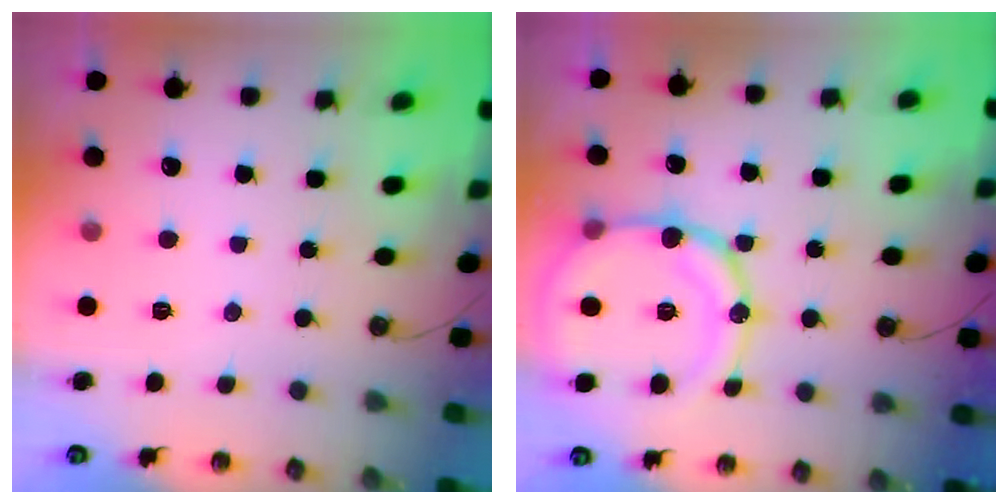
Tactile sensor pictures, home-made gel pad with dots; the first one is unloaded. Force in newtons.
{"total": 18.3, "press": 18.0, "slide": 3.5}